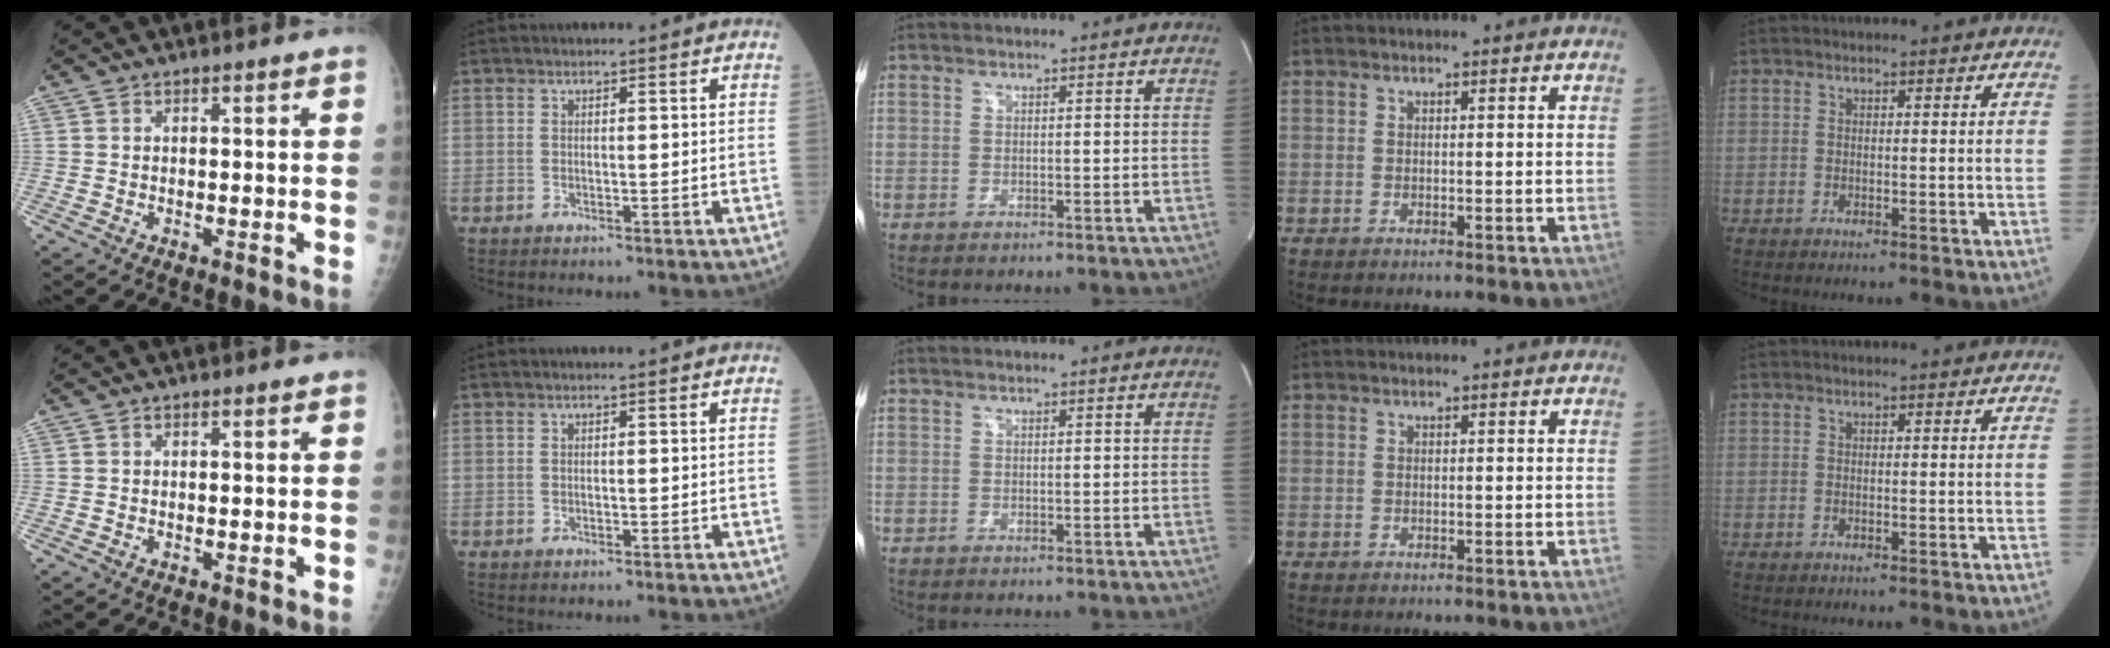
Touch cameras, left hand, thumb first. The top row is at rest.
{}